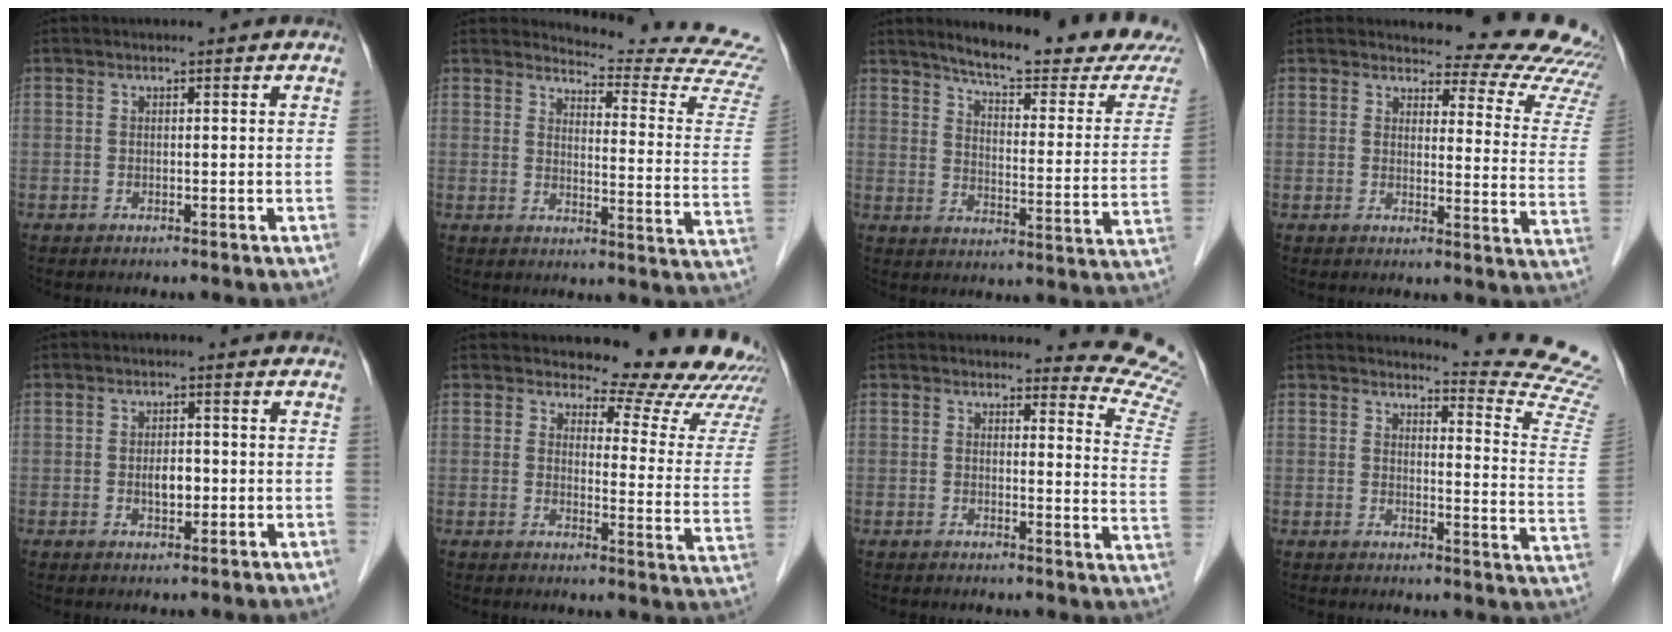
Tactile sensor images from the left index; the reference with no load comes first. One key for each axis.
{"total": 17.7, "fx": 17.6, "fy": -0.7, "fz": 2.1, "tx": -0.019, "ty": -0.160, "tz": 0.178}
{"total": 20.0, "fx": 17.9, "fy": 1.5, "fz": 8.6, "tx": -0.114, "ty": -0.059, "tz": 0.222}
{"total": 15.9, "fx": 15.6, "fy": 2.1, "fz": 2.6, "tx": -0.006, "ty": -0.121, "tz": 0.140}
{"total": 2.9, "fx": -0.4, "fy": 1.5, "fz": 2.4, "tx": -0.043, "ty": 0.002, "tz": -0.005}
{"total": 15.0, "fx": 14.4, "fy": 1.7, "fz": 3.6, "tx": -0.031, "ty": -0.101, "tz": 0.139}
{"total": 10.3, "fx": 10.2, "fy": 0.9, "fz": 0.7, "tx": 0.023, "ty": -0.115, "tz": 0.071}
{"total": 13.4, "fx": 13.2, "fy": -2.0, "fz": 0.9, "tx": -0.008, "ty": -0.149, "tz": 0.127}